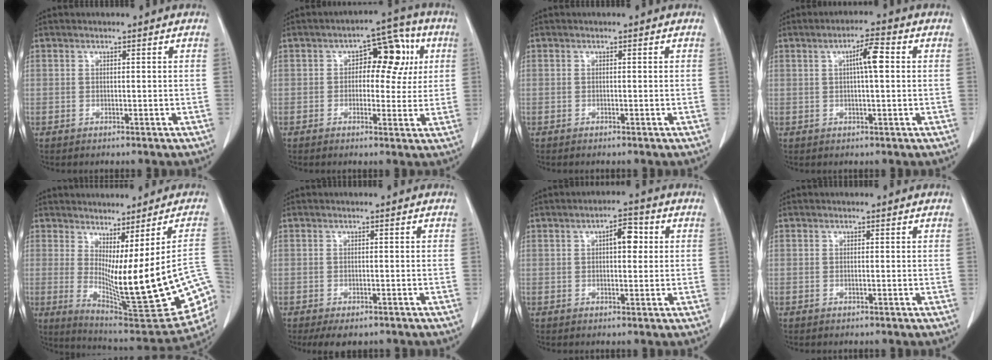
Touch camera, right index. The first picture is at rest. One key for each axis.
{"total": 8.6, "fx": 1.8, "fy": 4.7, "fz": 7.0, "tx": -0.078, "ty": 0.034, "tz": 0.025}
{"total": 0.0}
{"total": 4.7, "fx": 0.9, "fy": 0.5, "fz": 4.5, "tx": -0.076, "ty": 0.008, "tz": 0.014}
{"total": 19.9, "fx": -2.9, "fy": 2.9, "fz": 19.4, "tx": -0.226, "ty": -0.024, "tz": -0.017}
{"total": 3.7, "fx": -2.6, "fy": 1.9, "fz": 1.7, "tx": -0.018, "ty": -0.003, "tz": -0.032}
{"total": 4.4, "fx": 1.1, "fy": 1.8, "fz": 3.9, "tx": -0.057, "ty": 0.014, "tz": 0.015}
{"total": 0.0}